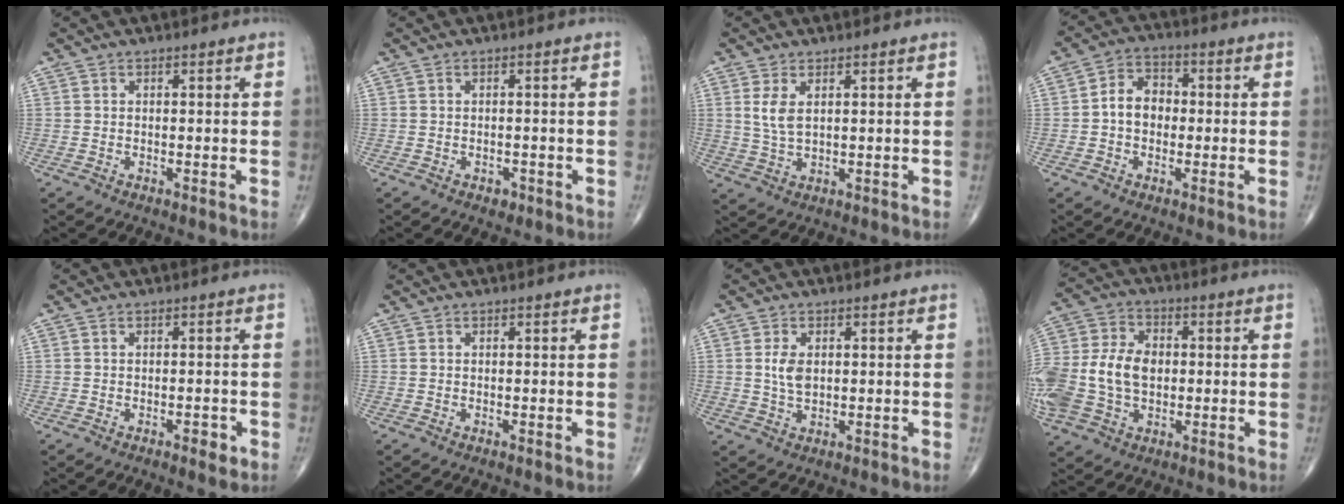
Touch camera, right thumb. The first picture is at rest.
{"total": 1.4, "force": [-0.8, 1.0, 0.7], "torque": [-0.006, 0.001, -0.008]}
{"total": 4.1, "force": [1.4, 1.8, 3.3], "torque": [-0.069, -0.008, 0.035]}
{"total": 6.8, "force": [-0.4, 5.2, 4.3], "torque": [-0.053, 0.022, -0.019]}
{"total": 2.0, "force": [-1.0, 0.8, 1.6], "torque": [-0.019, 0.000, -0.013]}
{"total": 0.0}
{"total": 3.9, "force": [0.7, 2.3, 3.1], "torque": [-0.057, -0.005, 0.015]}
{"total": 20.8, "force": [-1.4, 15.1, 14.3], "torque": [-0.341, 0.020, -0.016]}